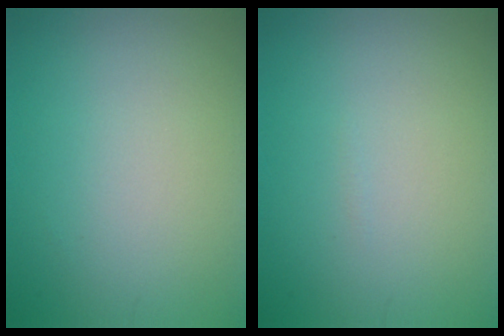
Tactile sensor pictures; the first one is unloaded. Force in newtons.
{"total": 0.0}